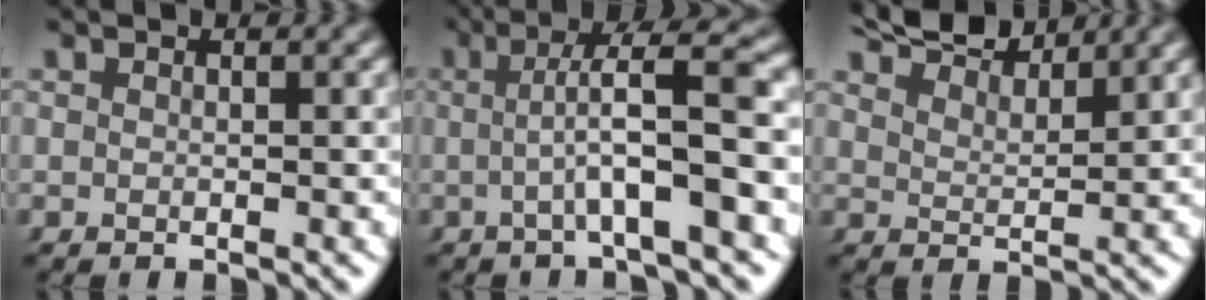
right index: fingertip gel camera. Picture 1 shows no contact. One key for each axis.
{"total": 6.7, "fx": 0.4, "fy": 1.2, "fz": 6.5, "tx": -0.081, "ty": 0.021, "tz": 0.002}
{"total": 6.3, "fx": 5.7, "fy": 1.6, "fz": 2.3, "tx": -0.047, "ty": 0.009, "tz": 0.091}